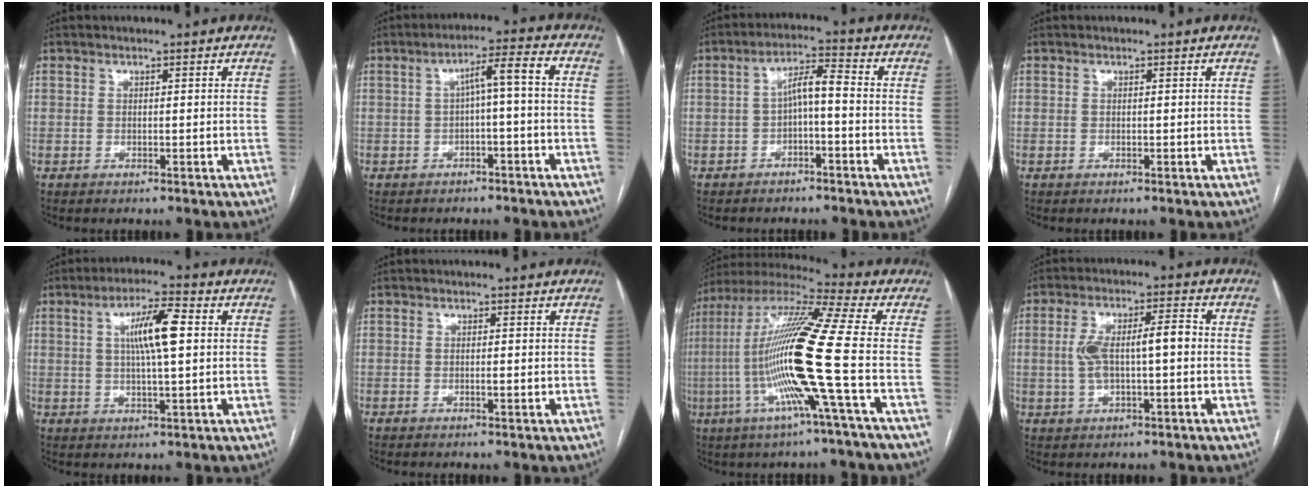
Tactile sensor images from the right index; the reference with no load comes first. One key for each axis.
{"total": 5.5, "fx": -0.3, "fy": 0.4, "fz": 5.5, "tx": -0.087, "ty": 0.027, "tz": 0.000}
{"total": 5.1, "fx": -0.9, "fy": 1.1, "fz": 4.8, "tx": -0.088, "ty": 0.022, "tz": -0.016}
{"total": 0.0}
{"total": 8.1, "fx": 1.6, "fy": 1.0, "fz": 7.9, "tx": -0.142, "ty": 0.010, "tz": 0.028}
{"total": 0.9, "fx": -0.1, "fy": 0.2, "fz": 0.9, "tx": -0.016, "ty": -0.002, "tz": -0.002}
{"total": 18.4, "fx": -3.9, "fy": -1.6, "fz": 18.0, "tx": -0.360, "ty": -0.006, "tz": -0.092}
{"total": 8.3, "fx": 0.0, "fy": 2.4, "fz": 7.9, "tx": -0.160, "ty": 0.028, "tz": 0.004}